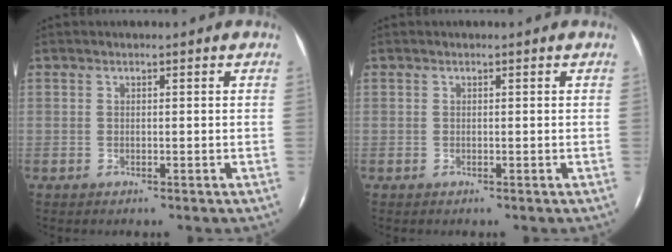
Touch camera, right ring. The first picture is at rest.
{"total": 0.0}